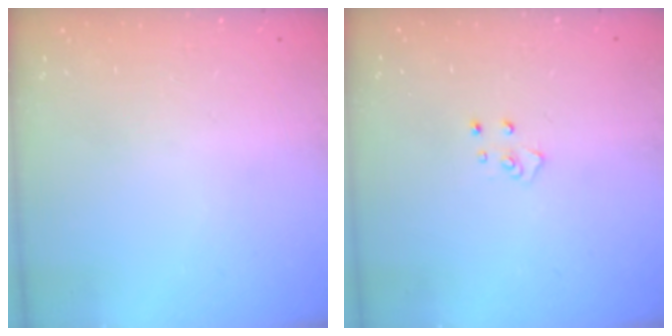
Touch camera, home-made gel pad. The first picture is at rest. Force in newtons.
{"total": 3.9, "press": 3.8, "slide": 0.4}